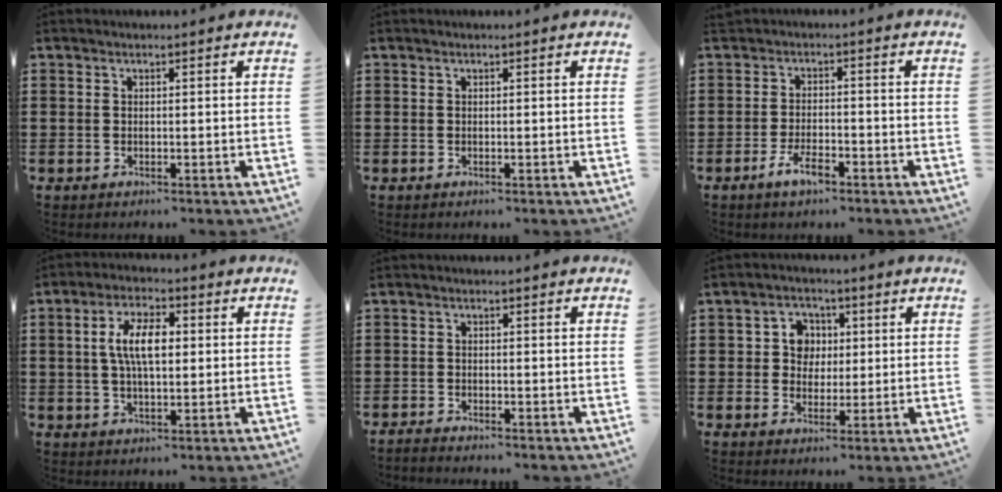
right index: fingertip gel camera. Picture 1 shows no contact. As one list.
[{"total": 0.0}, {"total": 4.1, "force": [-2.5, 1.4, 3.0], "torque": [-0.062, 0.001, -0.050]}, {"total": 6.8, "force": [0.6, 2.8, 6.2], "torque": [-0.130, 0.008, 0.006]}, {"total": 1.3, "force": [-1.3, 0.0, -0.1], "torque": [-0.002, 0.002, -0.027]}, {"total": 3.7, "force": [0.3, 3.6, 0.1], "torque": [-0.011, 0.009, 0.000]}]